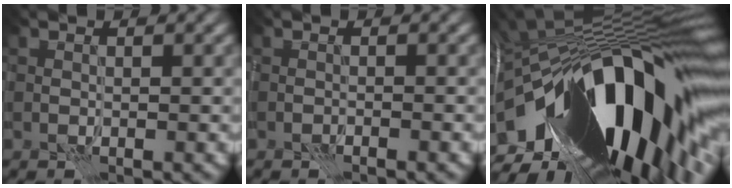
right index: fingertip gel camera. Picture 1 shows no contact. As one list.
[{"total": 0.6, "force": [-0.6, 0.0, 0.2], "torque": [-0.002, 0.003, -0.012]}, {"total": 22.1, "force": [-3.9, 10.3, 19.2], "torque": [-0.332, -0.024, -0.077]}]